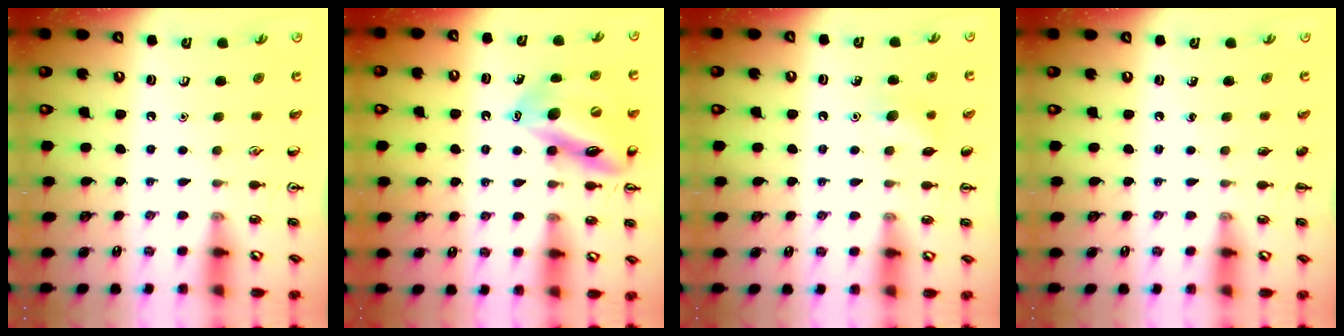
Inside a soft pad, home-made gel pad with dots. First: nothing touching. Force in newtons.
{"total": 15.4, "press": 15.4, "slide": 1.3}
{"total": 6.1, "press": 5.9, "slide": 1.6}
{"total": 0.0}